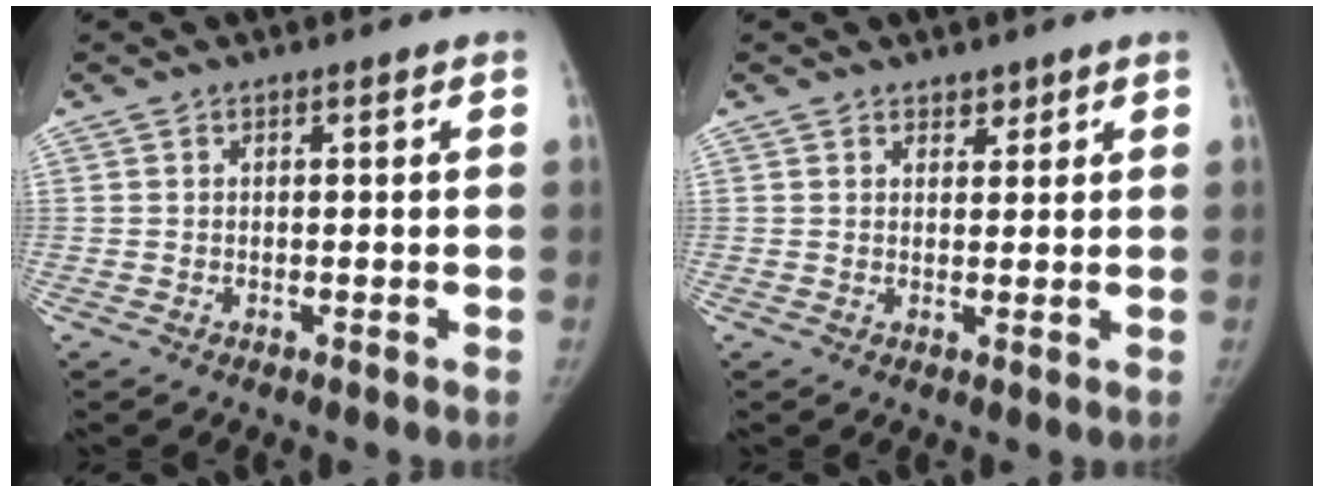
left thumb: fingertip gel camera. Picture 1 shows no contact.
{"total": 1.9, "force": [1.4, 1.1, 0.4], "torque": [0.010, -0.009, 0.018]}